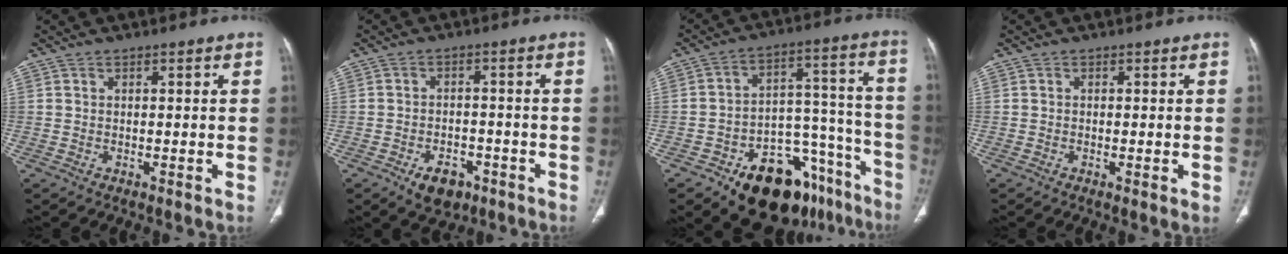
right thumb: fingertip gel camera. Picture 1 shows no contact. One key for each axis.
{"total": 6.3, "fx": -3.5, "fy": 4.1, "fz": 3.4, "tx": -0.036, "ty": 0.018, "tz": -0.049}
{"total": 22.8, "fx": -13.3, "fy": 12.6, "fz": 13.6, "tx": -0.120, "ty": 0.110, "tz": -0.187}
{"total": 1.2, "fx": -0.2, "fy": 0.3, "fz": 1.2, "tx": -0.028, "ty": -0.006, "tz": -0.005}